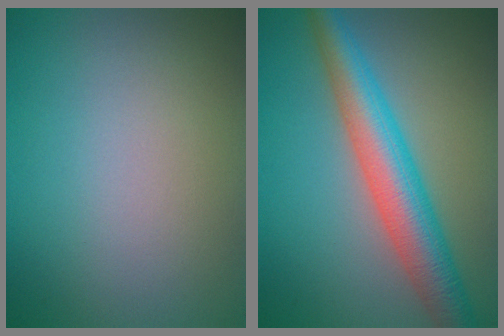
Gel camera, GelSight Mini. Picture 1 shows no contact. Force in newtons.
{"total": 6.7, "press": 6.7, "slide": 0.3}